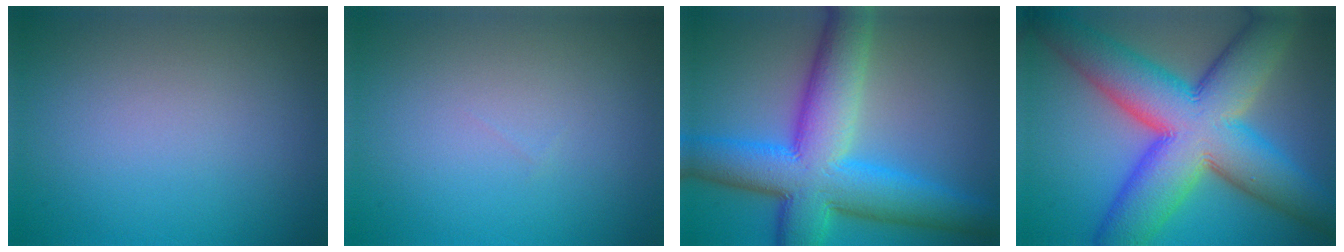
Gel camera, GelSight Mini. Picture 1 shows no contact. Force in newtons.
{"total": 0.0}
{"total": 12.0, "press": 12.0, "slide": 0.2}
{"total": 15.0, "press": 15.0, "slide": 0.6}